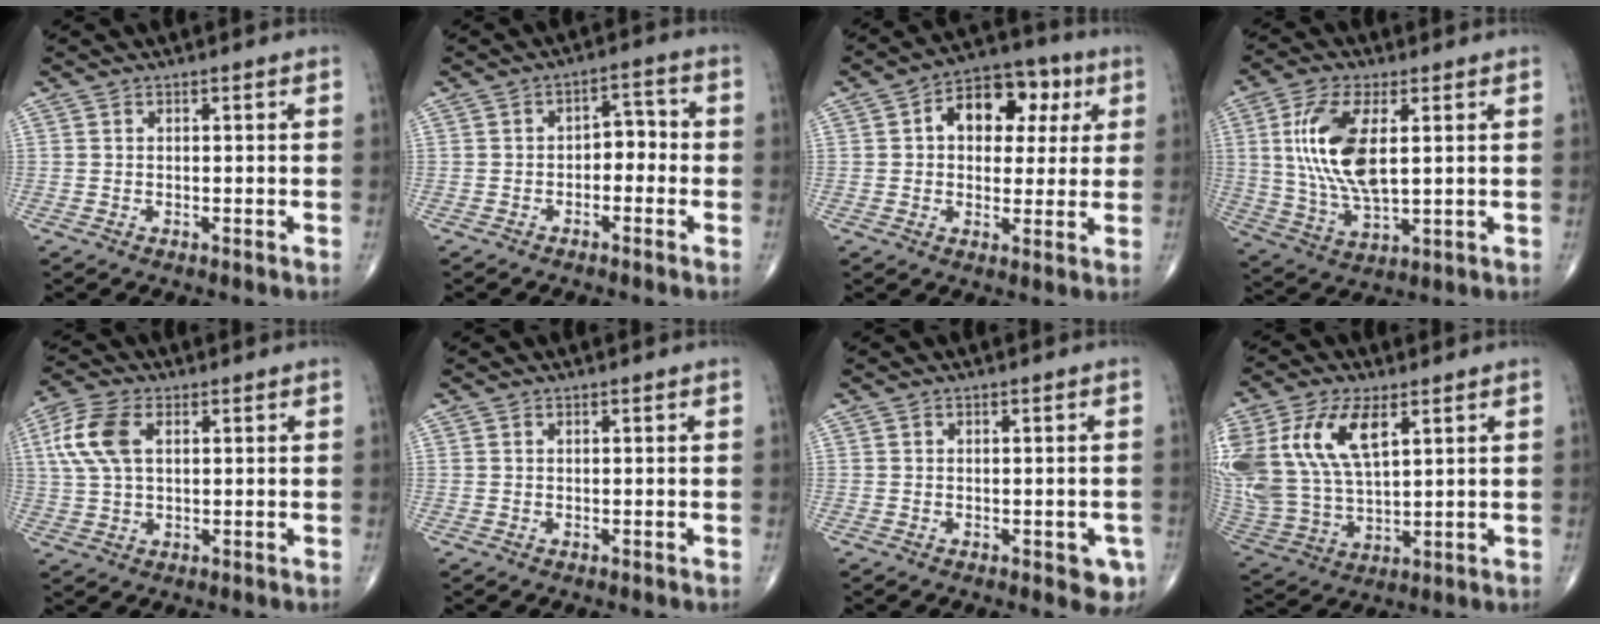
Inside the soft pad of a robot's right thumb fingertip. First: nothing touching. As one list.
[{"total": 4.5, "force": [-1.2, 2.9, 3.2], "torque": [-0.027, 0.026, -0.027]}, {"total": 12.8, "force": [3.5, 8.6, 8.9], "torque": [-0.081, 0.016, 0.044]}, {"total": 14.4, "force": [2.9, 6.2, 12.6], "torque": [-0.263, -0.013, 0.063]}, {"total": 9.3, "force": [2.5, 5.2, 7.3], "torque": [-0.169, 0.012, 0.047]}, {"total": 0.0}, {"total": 3.7, "force": [-1.5, 1.8, 2.9], "torque": [-0.007, -0.001, -0.017]}, {"total": 20.4, "force": [7.7, 10.8, 15.5], "torque": [-0.353, -0.008, 0.155]}]